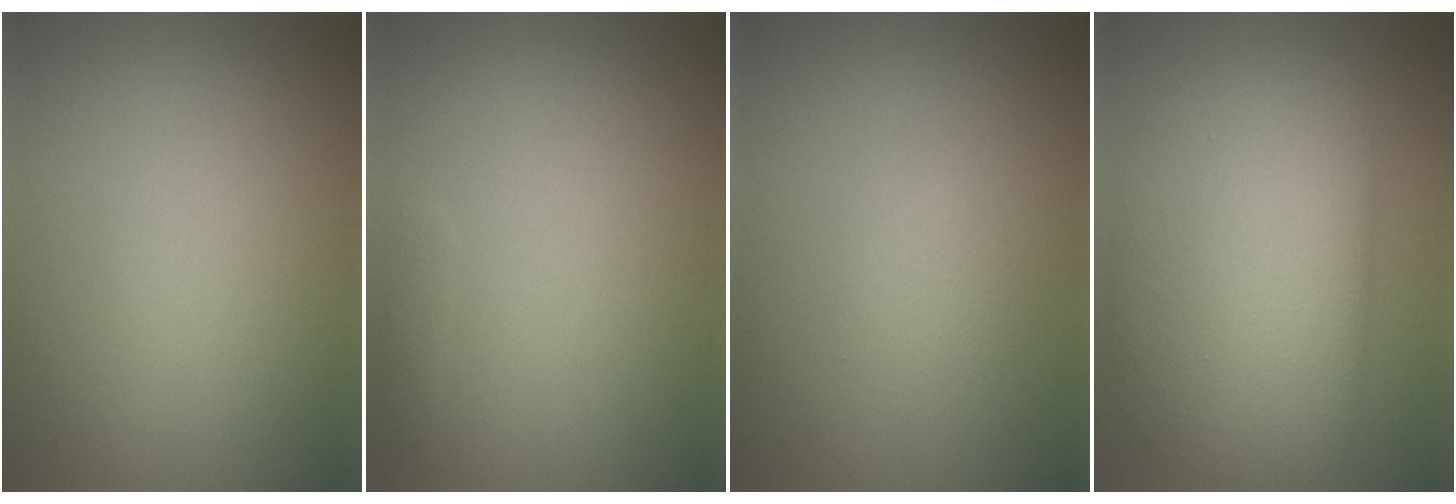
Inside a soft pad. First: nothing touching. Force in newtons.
{"total": 0.7, "press": 0.7, "slide": 0.1}
{"total": 0.9, "press": 0.9, "slide": 0.1}
{"total": 7.9, "press": 7.8, "slide": 0.3}